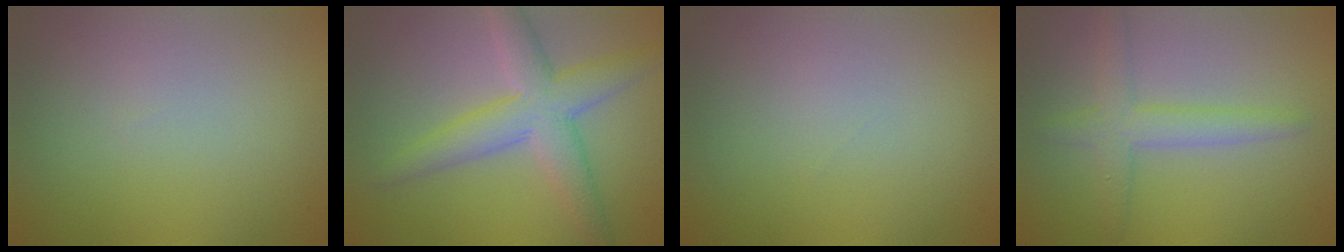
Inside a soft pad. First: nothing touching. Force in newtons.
{"total": 5.4, "press": 5.4, "slide": 0.2}
{"total": 0.0}
{"total": 3.2, "press": 3.2, "slide": 0.1}